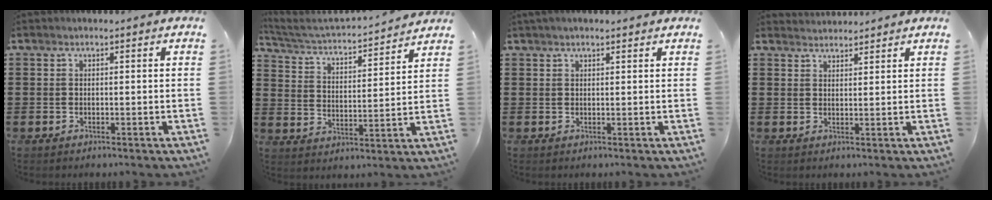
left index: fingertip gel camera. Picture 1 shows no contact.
{"total": 3.0, "force": [2.9, 0.2, 0.9], "torque": [-0.039, -0.029, 0.038]}
{"total": 1.1, "force": [0.9, 0.4, 0.6], "torque": [-0.013, 0.004, 0.016]}
{"total": 2.0, "force": [2.0, 0.1, -0.2], "torque": [-0.001, -0.001, 0.040]}